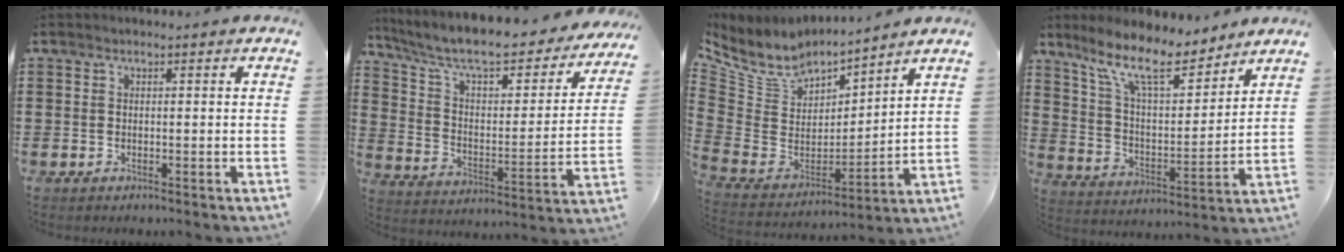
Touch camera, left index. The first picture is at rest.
{"total": 8.7, "force": [7.2, 1.7, 4.6], "torque": [-0.120, -0.052, 0.120]}
{"total": 6.6, "force": [5.5, 3.1, 1.9], "torque": [-0.075, -0.046, 0.096]}
{"total": 11.3, "force": [9.1, 2.5, 6.2], "torque": [-0.150, -0.037, 0.164]}